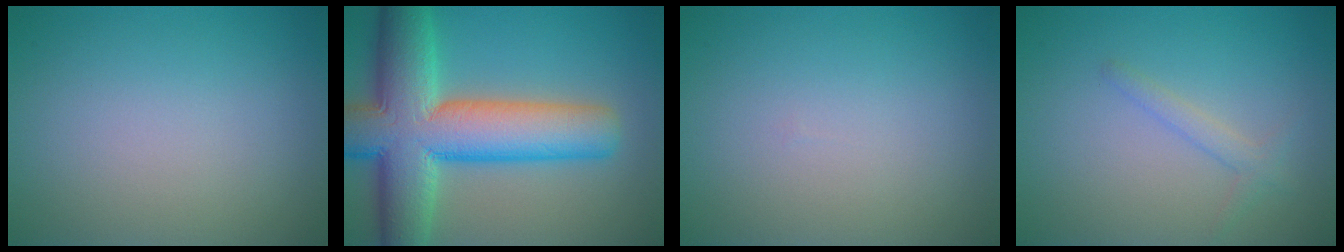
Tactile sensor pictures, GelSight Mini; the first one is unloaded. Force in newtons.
{"total": 13.0, "press": 13.0, "slide": 0.7}
{"total": 0.0}
{"total": 1.4, "press": 1.4, "slide": 0.1}